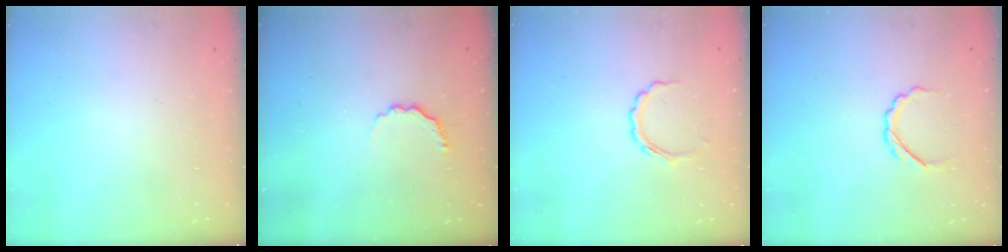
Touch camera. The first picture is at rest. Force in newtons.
{"total": 4.7, "press": 4.6, "slide": 1.1}
{"total": 6.1, "press": 6.0, "slide": 0.9}
{"total": 4.9, "press": 4.8, "slide": 1.1}